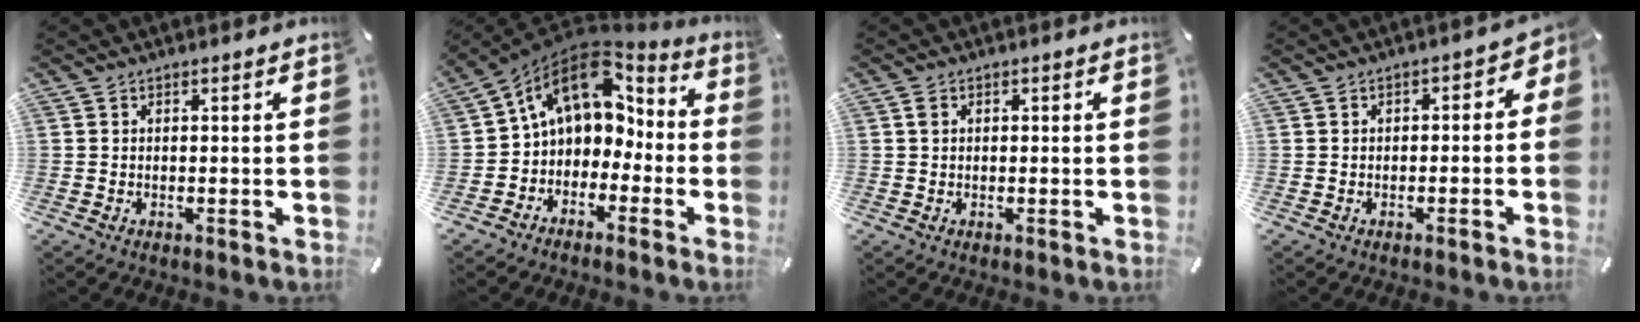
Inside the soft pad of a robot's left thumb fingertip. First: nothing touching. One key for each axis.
{"total": 12.4, "fx": 3.7, "fy": 9.6, "fz": 7.0, "tx": -0.128, "ty": -0.009, "tz": 0.068}
{"total": 0.8, "fx": 0.2, "fy": 0.7, "fz": 0.5, "tx": -0.010, "ty": 0.005, "tz": 0.003}
{"total": 2.8, "fx": -1.5, "fy": 1.8, "fz": 1.4, "tx": -0.020, "ty": 0.012, "tz": -0.033}